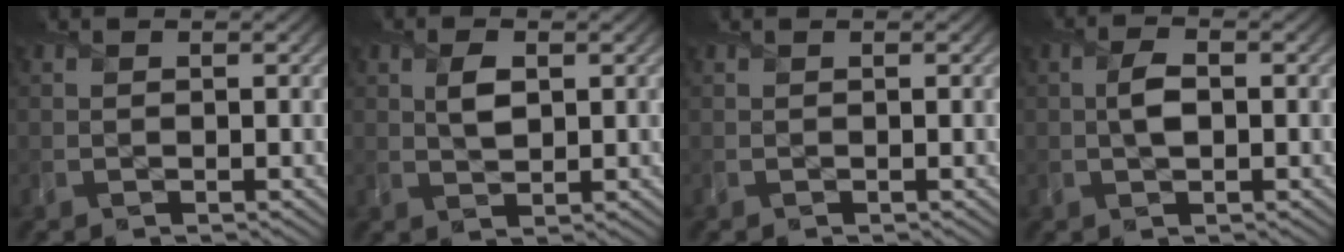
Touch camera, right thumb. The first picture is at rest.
{"total": 2.9, "force": [0.9, 1.7, 2.2], "torque": [-0.047, -0.002, 0.018]}
{"total": 0.0}
{"total": 2.7, "force": [0.0, 1.4, 2.3], "torque": [-0.047, 0.001, -0.001]}